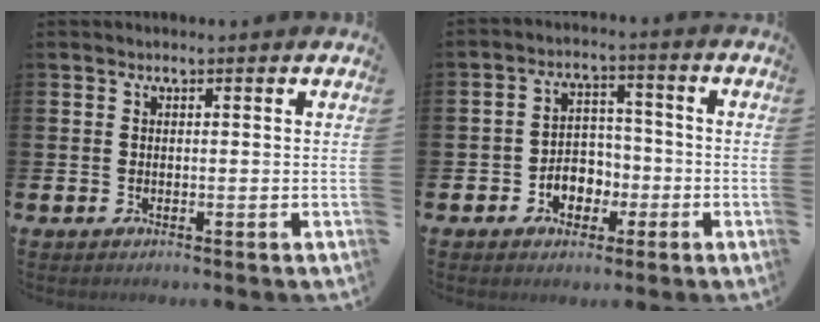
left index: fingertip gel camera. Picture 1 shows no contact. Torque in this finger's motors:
{"motor_torque": [0.66, 0.01, 0.11, 0.12]}